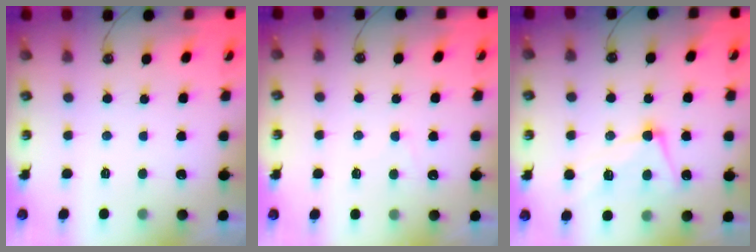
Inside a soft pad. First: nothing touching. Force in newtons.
{"total": 3.4, "press": 3.3, "slide": 0.5}
{"total": 6.2, "press": 6.2, "slide": 1.0}